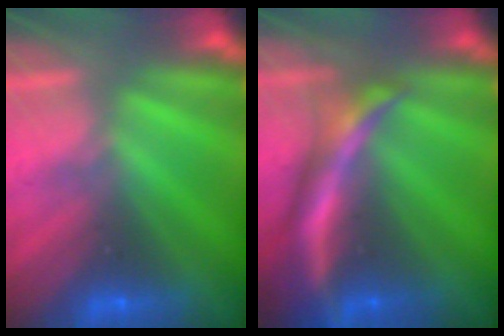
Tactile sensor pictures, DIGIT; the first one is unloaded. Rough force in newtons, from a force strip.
{"total": 5.8}